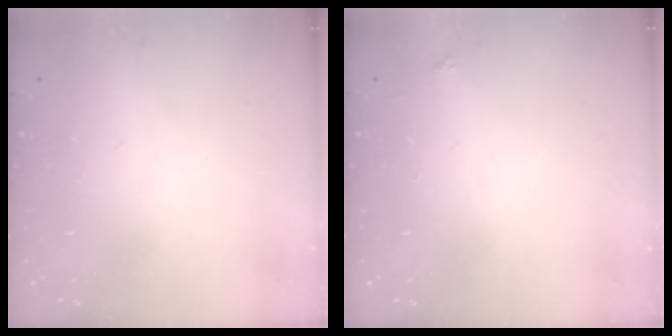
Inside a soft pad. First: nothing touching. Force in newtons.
{"total": 2.1, "press": 2.1, "slide": 0.3}